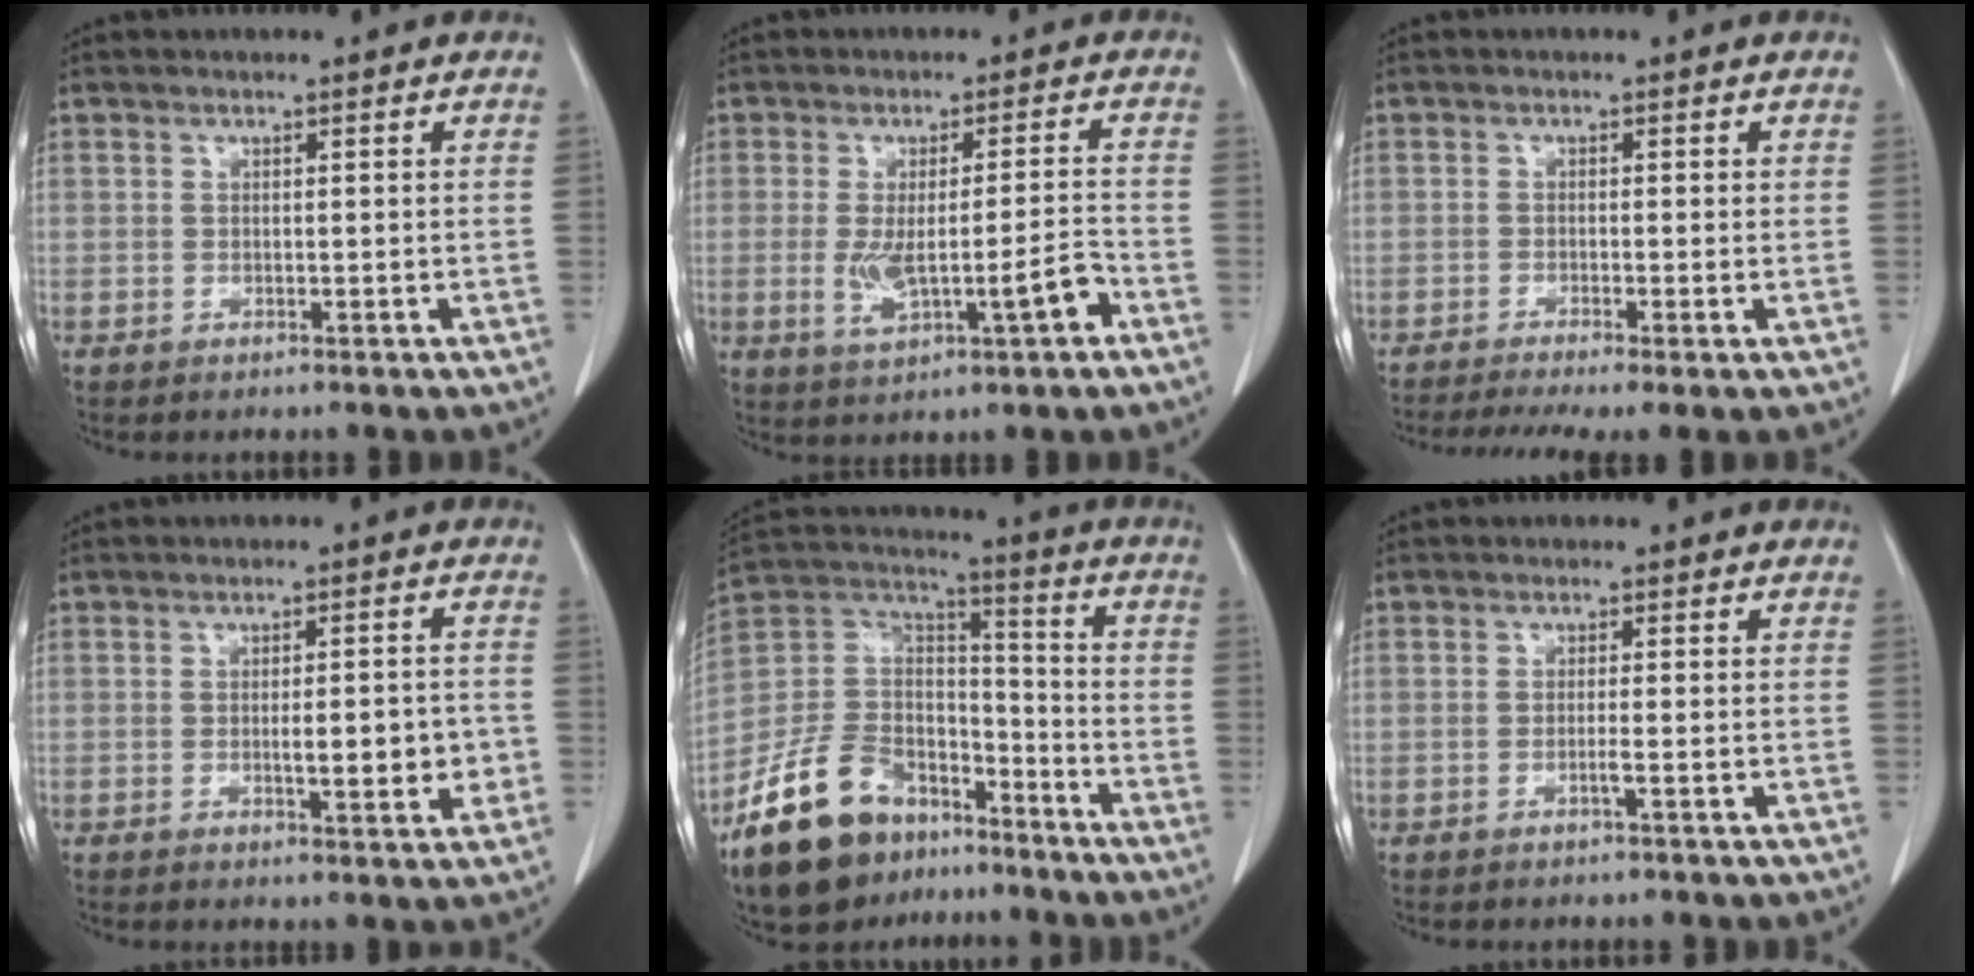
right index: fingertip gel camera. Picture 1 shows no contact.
{"total": 8.3, "force": [-2.5, 1.3, 7.8], "torque": [-0.137, 0.005, -0.030]}
{"total": 6.4, "force": [-4.3, 0.7, 4.6], "torque": [-0.077, -0.011, -0.074]}
{"total": 6.0, "force": [-1.2, 1.4, 5.7], "torque": [-0.080, 0.000, -0.012]}
{"total": 18.1, "force": [-12.2, 10.2, 8.7], "torque": [-0.179, 0.036, -0.215]}
{"total": 1.1, "force": [-0.6, -0.2, 1.0], "torque": [-0.017, 0.000, -0.011]}